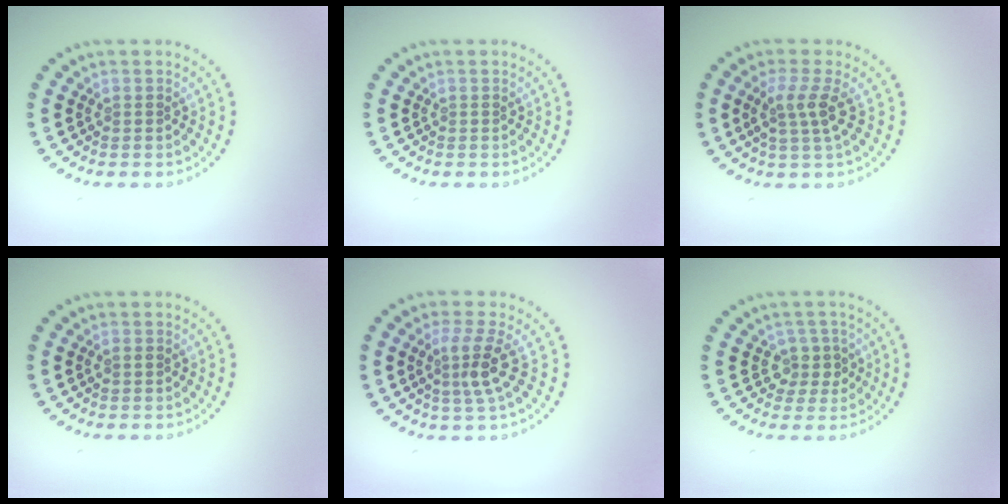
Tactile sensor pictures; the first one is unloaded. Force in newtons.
{"total": 0.0}
{"total": 2.7, "press": 2.1, "slide": 1.8}
{"total": 0.8, "press": 0.8, "slide": 0.1}
{"total": 3.0, "press": 2.4, "slide": 1.8}
{"total": 2.3, "press": 2.0, "slide": 1.1}